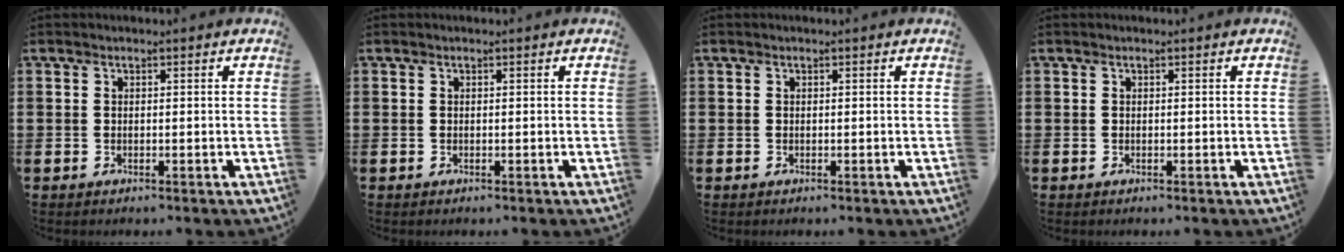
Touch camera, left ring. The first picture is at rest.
{"total": 0.0}
{"total": 0.0}
{"total": 0.0}